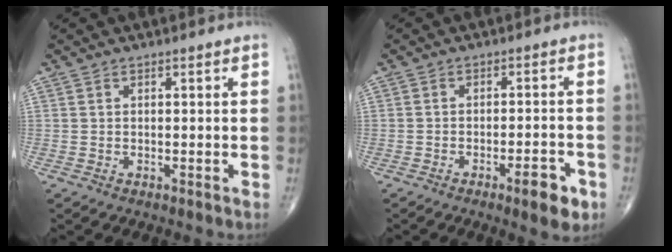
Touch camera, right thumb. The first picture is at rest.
{"total": 6.2, "force": [-3.3, 1.7, 5.0], "torque": [-0.061, 0.013, -0.044]}